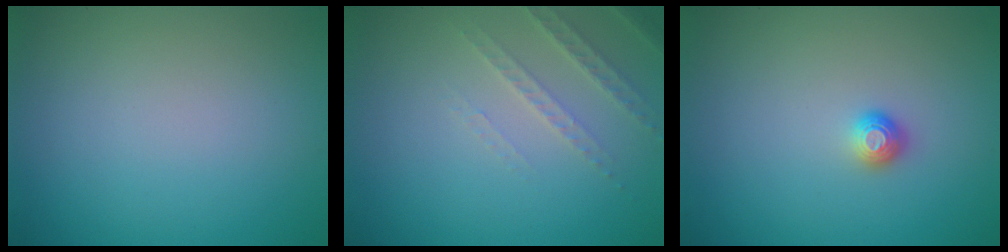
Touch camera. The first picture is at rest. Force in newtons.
{"total": 2.2, "press": 2.1, "slide": 0.7}
{"total": 1.1, "press": 1.0, "slide": 0.4}